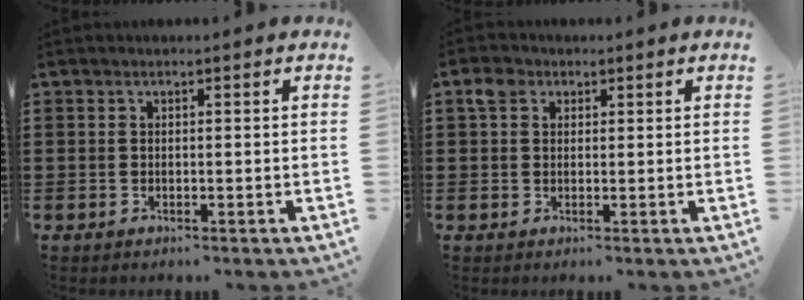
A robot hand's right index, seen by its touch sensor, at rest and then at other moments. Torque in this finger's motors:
{"motor_torque": [0.24, -0.01, 0.04, 0.03]}